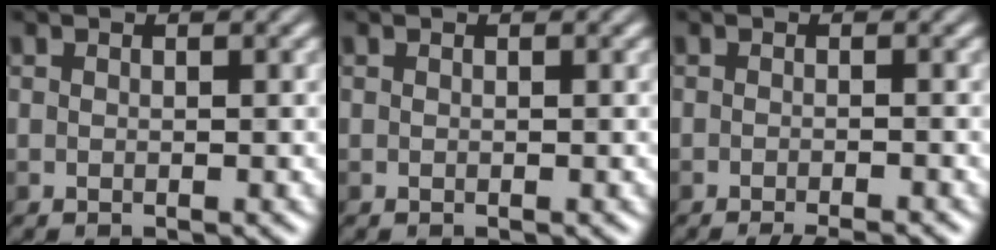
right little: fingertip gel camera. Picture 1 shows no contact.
{"total": 0.0}
{"total": 3.1, "force": [-2.3, 0.5, 2.0], "torque": [-0.025, 0.000, -0.036]}